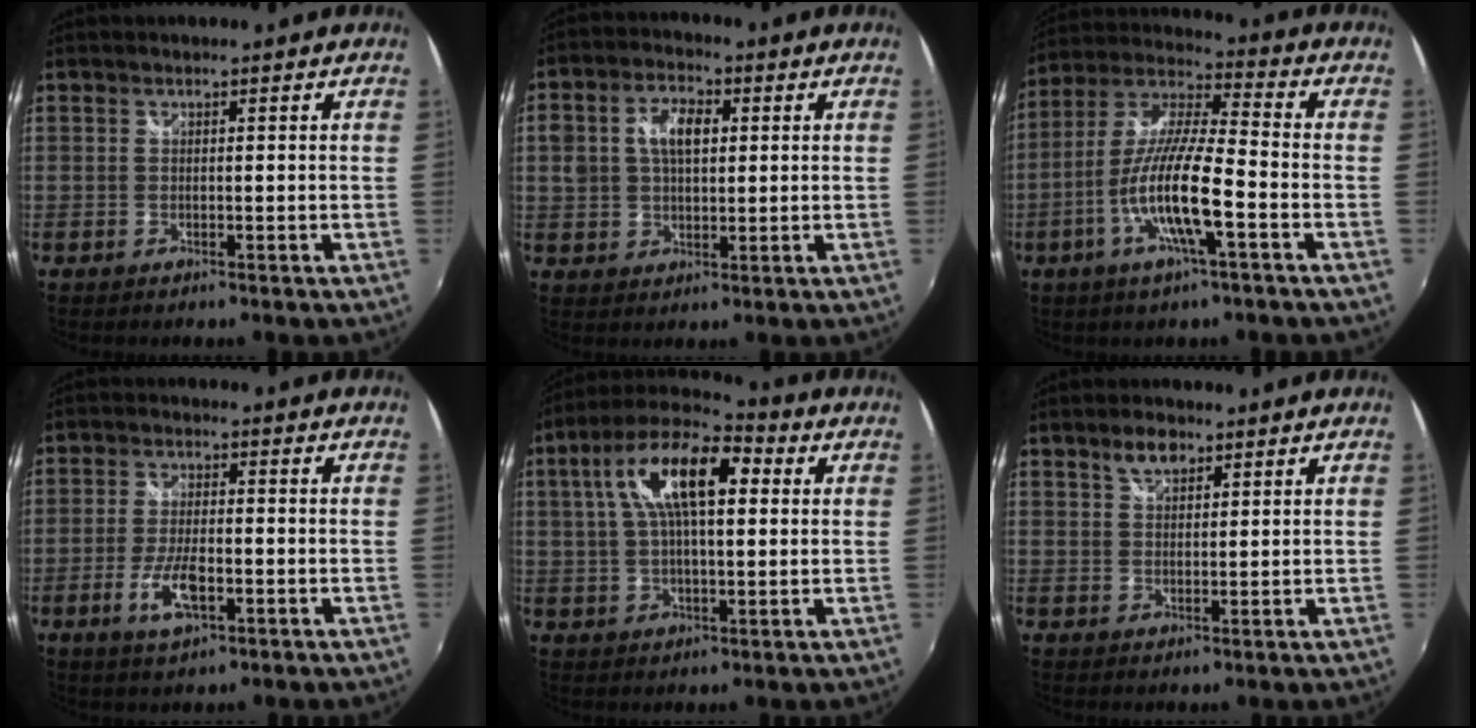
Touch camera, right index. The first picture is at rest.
{"total": 8.3, "force": [1.8, 5.1, 6.3], "torque": [-0.113, 0.018, 0.035]}
{"total": 14.3, "force": [-5.3, 2.0, 13.1], "torque": [-0.260, -0.008, -0.103]}
{"total": 7.1, "force": [-2.7, 2.6, 6.0], "torque": [-0.127, -0.008, -0.051]}
{"total": 15.3, "force": [4.0, 6.1, 13.5], "torque": [-0.246, 0.031, 0.057]}
{"total": 3.8, "force": [2.4, 2.0, 2.2], "torque": [-0.035, 0.008, 0.044]}